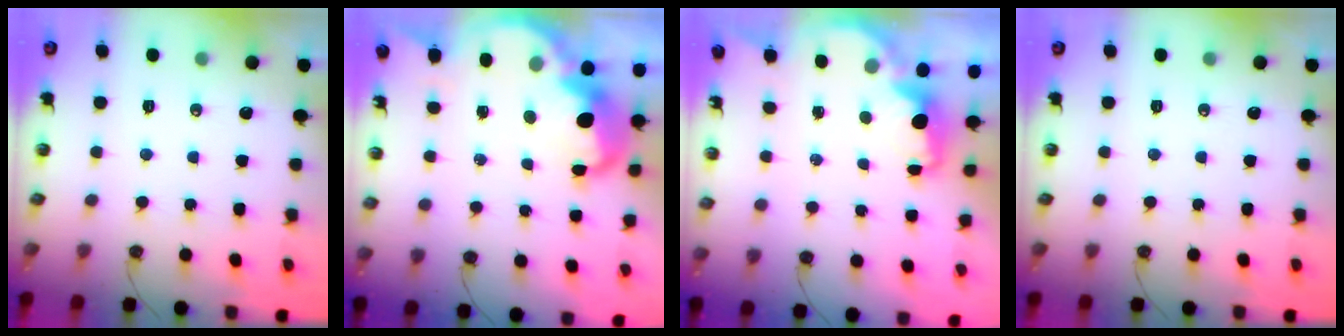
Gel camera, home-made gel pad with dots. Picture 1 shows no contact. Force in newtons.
{"total": 6.5, "press": 6.5, "slide": 0.7}
{"total": 2.1, "press": 2.0, "slide": 0.5}
{"total": 0.0}